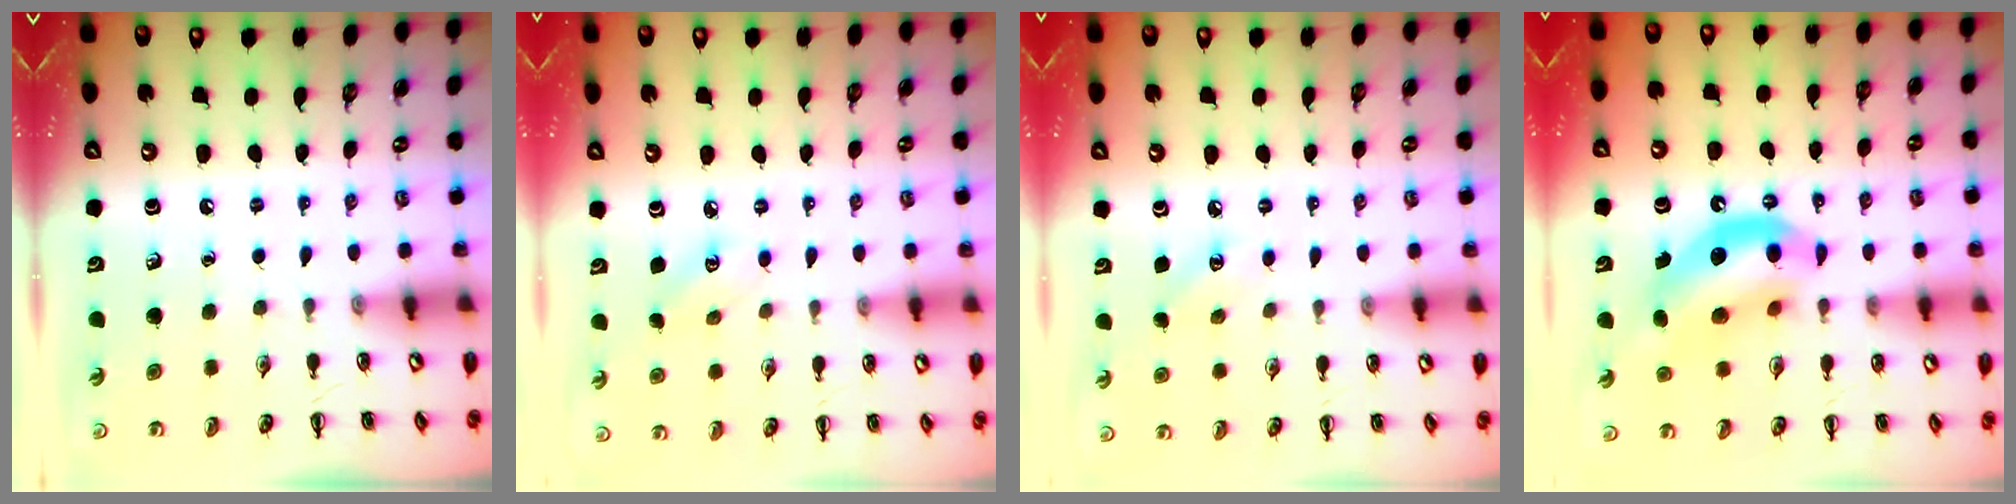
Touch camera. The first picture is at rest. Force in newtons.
{"total": 2.9, "press": 2.8, "slide": 0.8}
{"total": 4.7, "press": 4.5, "slide": 1.2}
{"total": 13.6, "press": 13.1, "slide": 3.7}